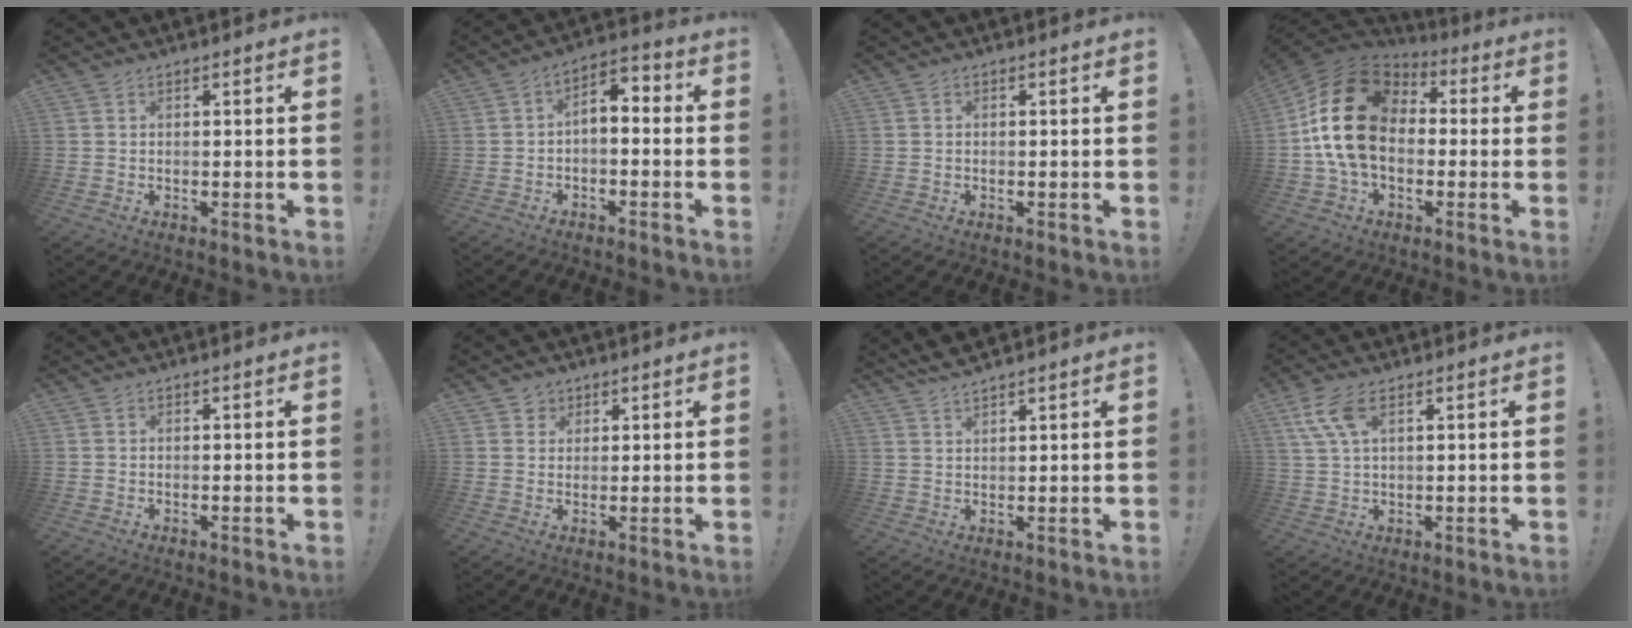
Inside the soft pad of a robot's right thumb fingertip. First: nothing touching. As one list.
[{"total": 4.6, "force": [-1.9, 2.7, 3.2], "torque": [-0.045, 0.014, -0.035]}, {"total": 0.0}, {"total": 21.8, "force": [1.7, 15.1, 15.6], "torque": [-0.288, 0.018, 0.038]}, {"total": 0.0}, {"total": 2.9, "force": [1.5, 2.5, 0.1], "torque": [0.010, -0.011, 0.025]}, {"total": 3.6, "force": [3.3, 0.2, 1.4], "torque": [-0.035, -0.016, 0.062]}, {"total": 7.7, "force": [3.6, 3.2, 6.0], "torque": [-0.118, -0.004, 0.068]}]